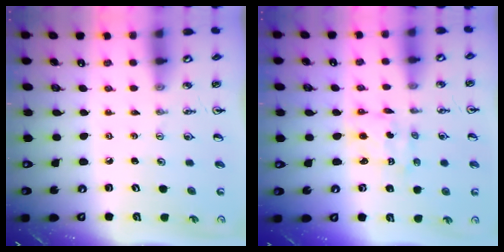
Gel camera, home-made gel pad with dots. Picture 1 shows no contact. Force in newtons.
{"total": 2.6, "press": 2.6, "slide": 0.1}